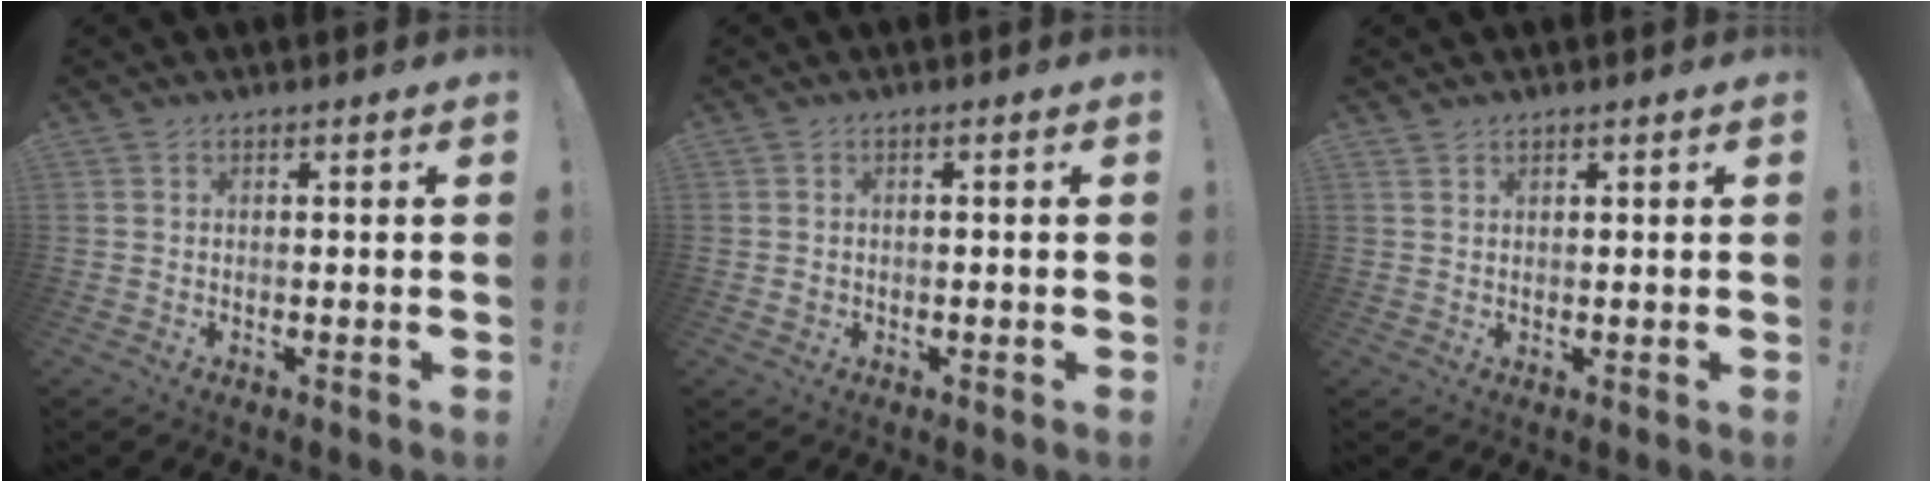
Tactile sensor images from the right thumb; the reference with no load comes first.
{"total": 1.0, "force": [-0.2, 0.9, 0.2], "torque": [-0.001, 0.005, -0.005]}
{"total": 1.1, "force": [0.9, 0.6, 0.3], "torque": [-0.002, -0.003, 0.017]}